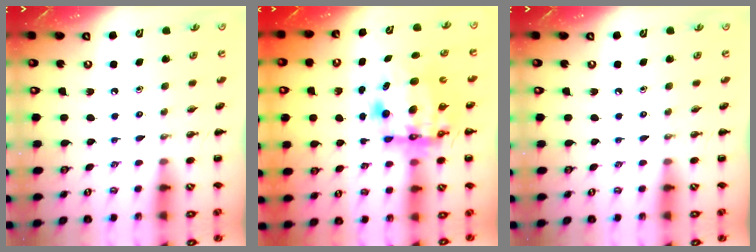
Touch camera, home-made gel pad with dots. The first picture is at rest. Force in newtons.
{"total": 11.7, "press": 11.3, "slide": 2.9}
{"total": 0.0}